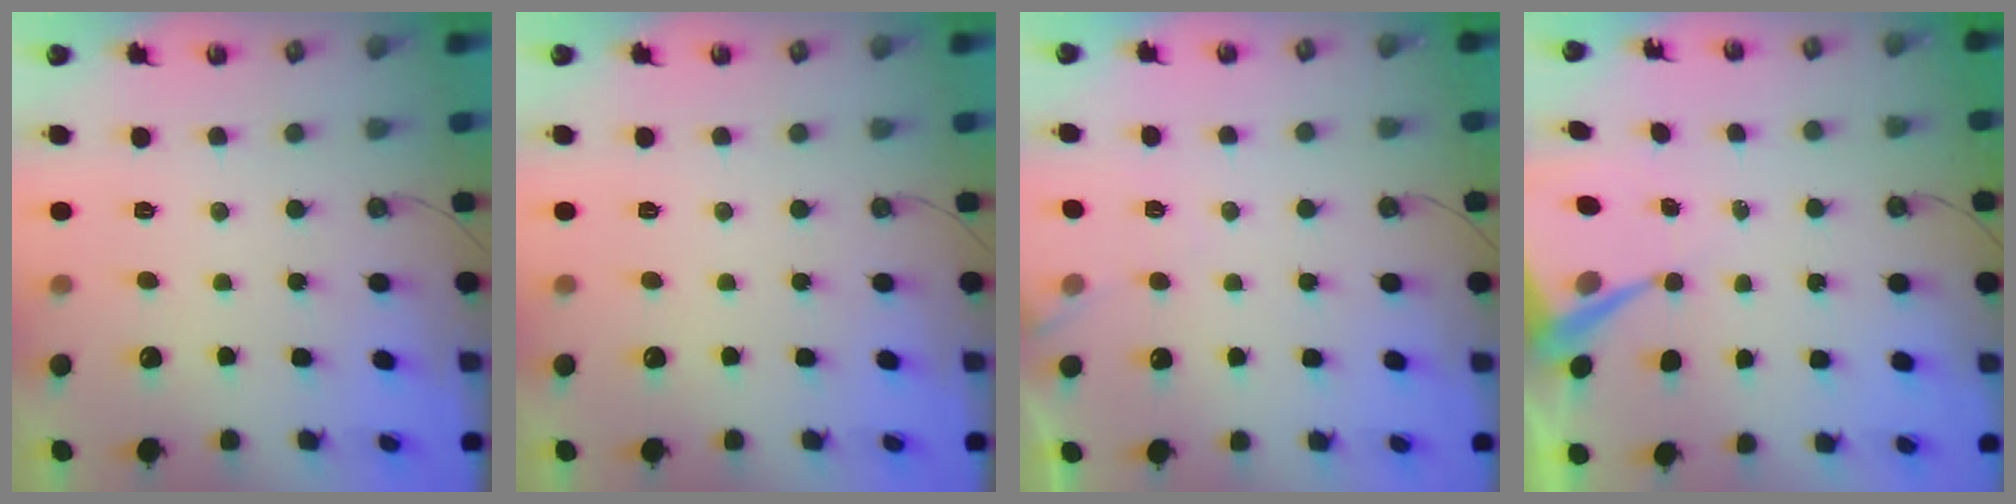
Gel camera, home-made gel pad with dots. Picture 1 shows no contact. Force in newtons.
{"total": 0.0}
{"total": 4.3, "press": 4.3, "slide": 0.7}
{"total": 7.5, "press": 7.4, "slide": 0.7}